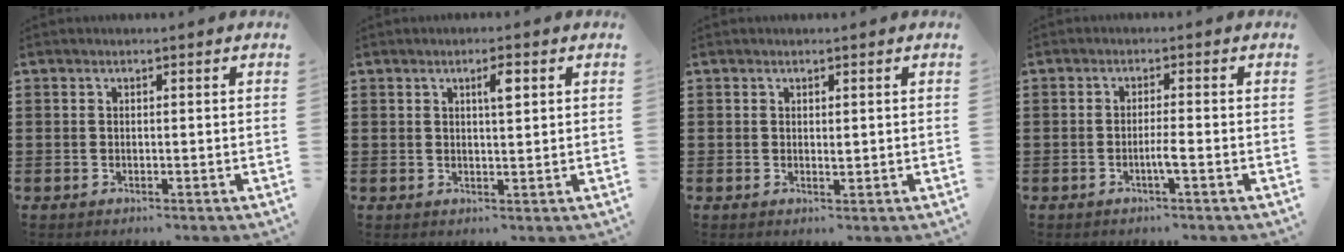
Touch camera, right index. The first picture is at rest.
{"total": 2.9, "force": [1.2, 0.6, 2.5], "torque": [-0.044, 0.003, 0.016]}
{"total": 0.8, "force": [0.3, 0.4, 0.6], "torque": [-0.012, 0.002, 0.005]}
{"total": 2.4, "force": [-1.0, -0.2, 2.2], "torque": [-0.038, -0.003, -0.019]}